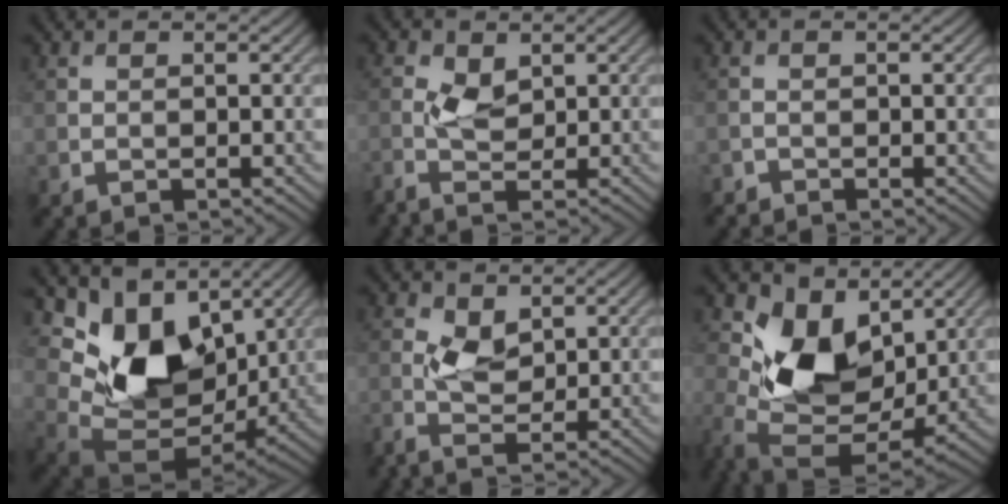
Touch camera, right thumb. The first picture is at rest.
{"total": 2.5, "force": [0.0, 1.0, 2.3], "torque": [-0.063, 0.004, -0.007]}
{"total": 1.0, "force": [-0.9, 0.4, 0.0], "torque": [-0.002, -0.001, -0.021]}
{"total": 13.5, "force": [4.9, 8.8, 9.0], "torque": [-0.175, -0.002, 0.093]}
{"total": 2.9, "force": [0.1, 1.3, 2.6], "torque": [-0.070, 0.004, -0.002]}
{"total": 12.2, "force": [2.7, 8.4, 8.3], "torque": [-0.179, -0.019, 0.049]}